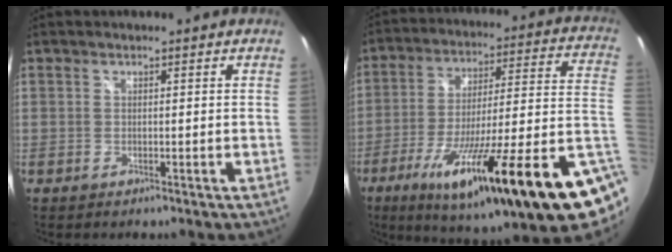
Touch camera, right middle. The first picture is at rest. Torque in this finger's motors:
{"motor_torque": [1.28, -0.85, 1.05, 0.21]}